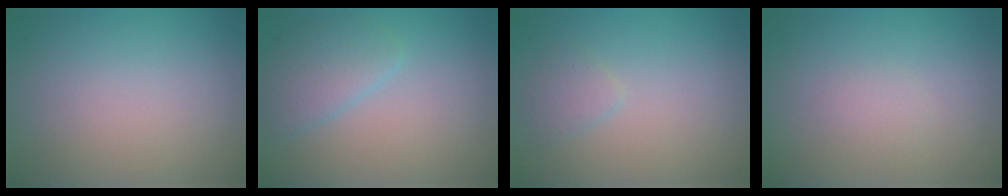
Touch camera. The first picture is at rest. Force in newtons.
{"total": 2.7, "press": 2.7, "slide": 0.2}
{"total": 1.2, "press": 1.2, "slide": 0.1}
{"total": 0.9, "press": 0.9, "slide": 0.0}